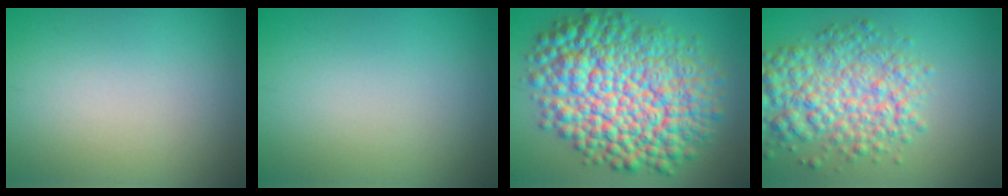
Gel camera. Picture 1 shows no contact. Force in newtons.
{"total": 0.0}
{"total": 14.5, "press": 14.5, "slide": 0.3}
{"total": 6.7, "press": 6.7, "slide": 0.2}